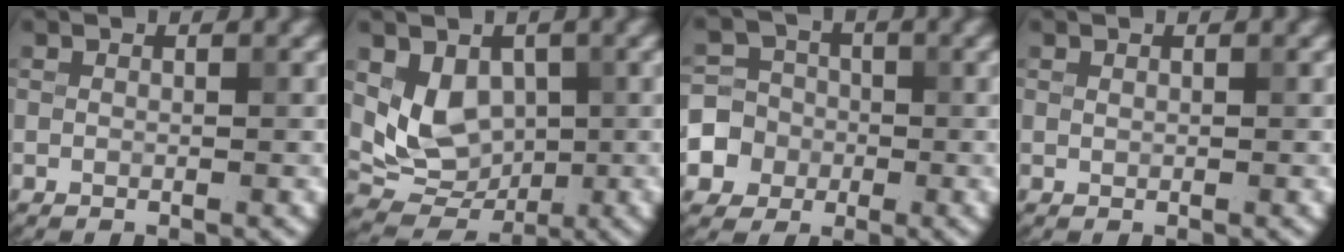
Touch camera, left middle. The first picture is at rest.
{"total": 5.2, "force": [0.8, 4.1, 3.2], "torque": [-0.054, -0.014, 0.024]}
{"total": 6.9, "force": [-2.0, 6.6, 1.1], "torque": [-0.012, 0.008, -0.063]}
{"total": 0.0}